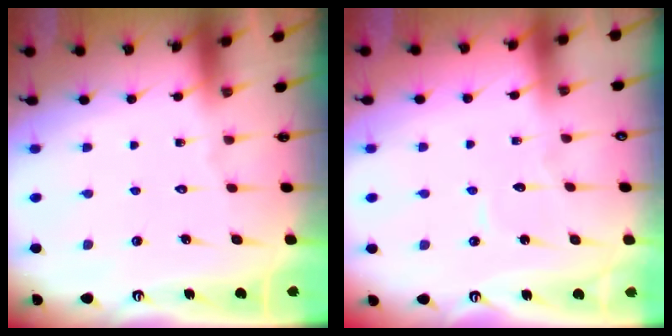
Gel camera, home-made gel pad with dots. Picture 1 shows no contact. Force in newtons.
{"total": 3.8, "press": 3.8, "slide": 0.4}